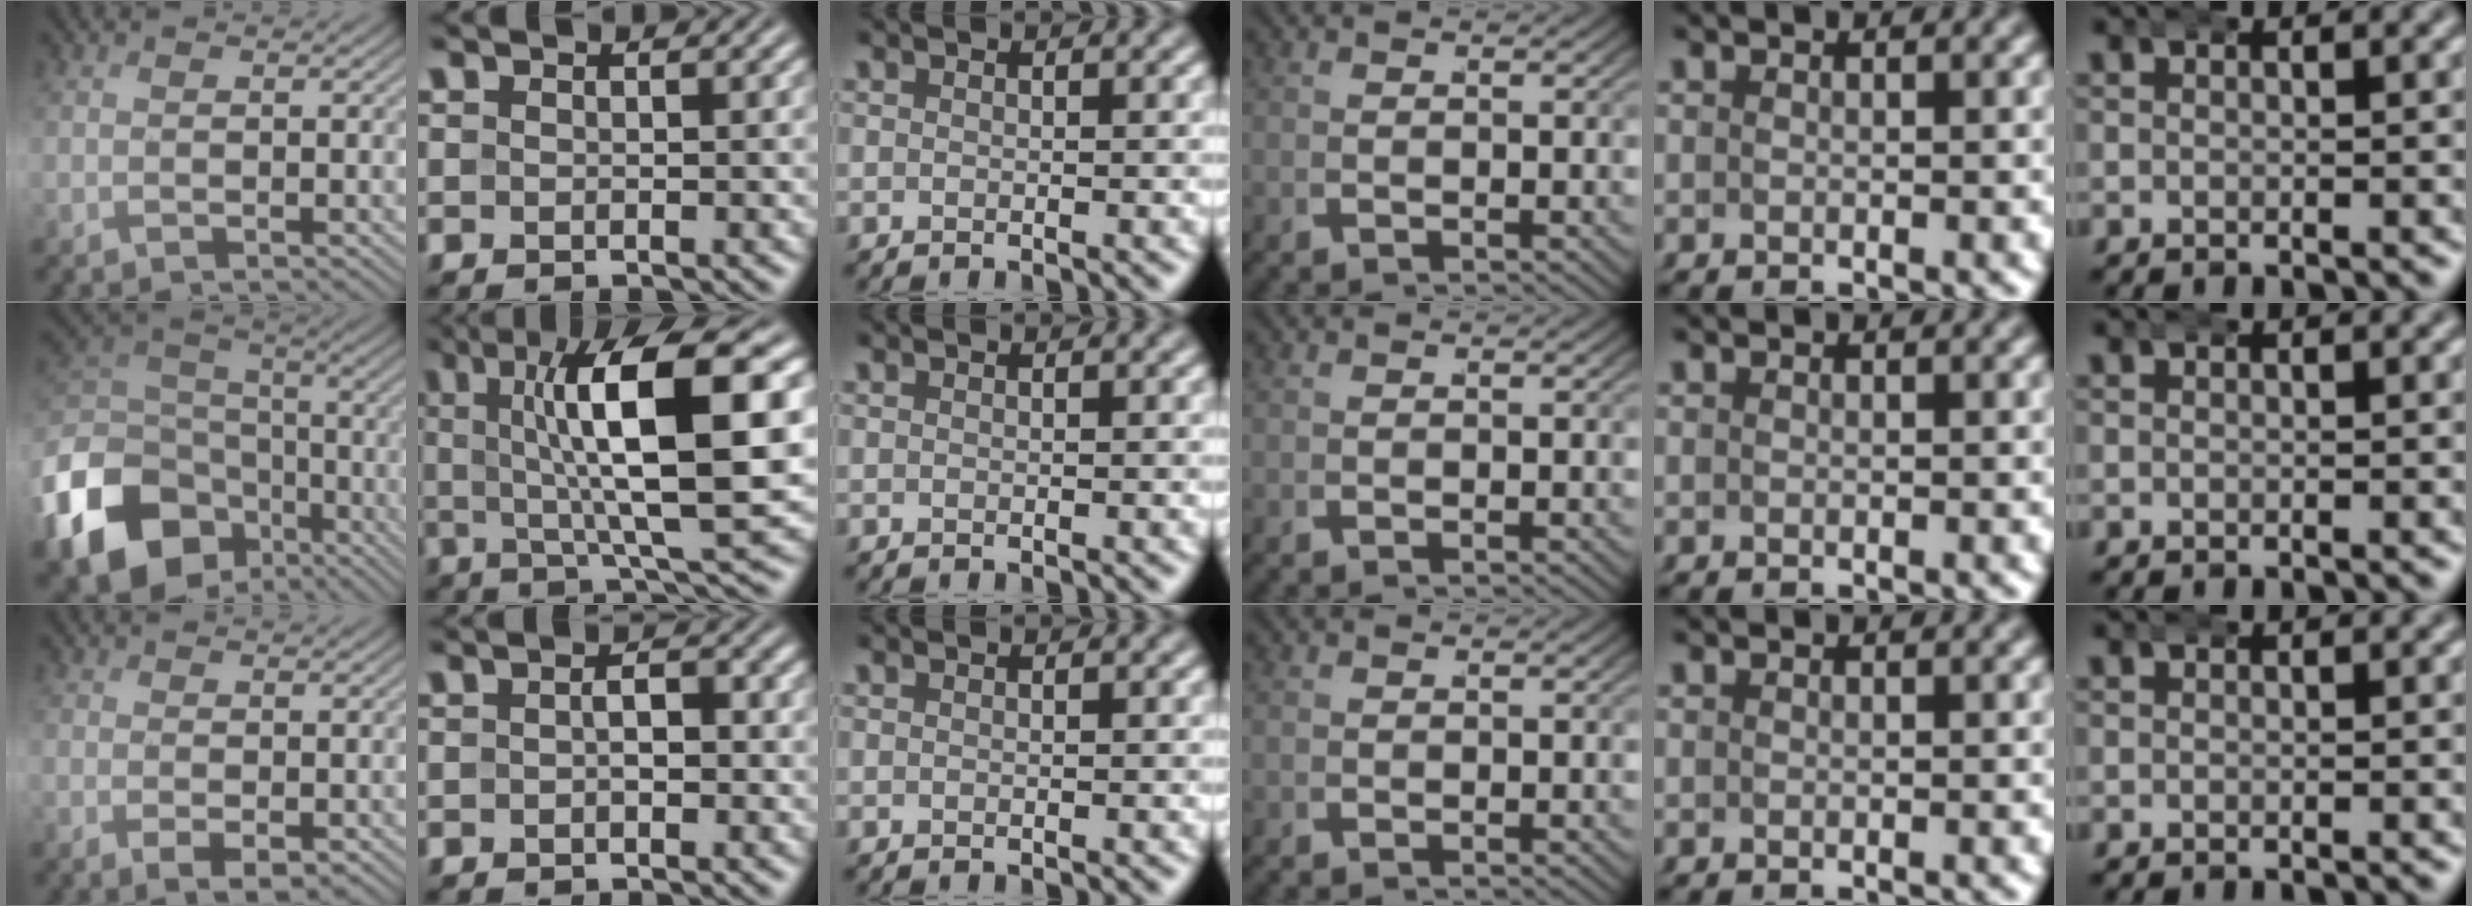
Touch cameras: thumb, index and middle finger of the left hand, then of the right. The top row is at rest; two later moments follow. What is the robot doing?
{"motion": "wrap", "object": "bandana"}